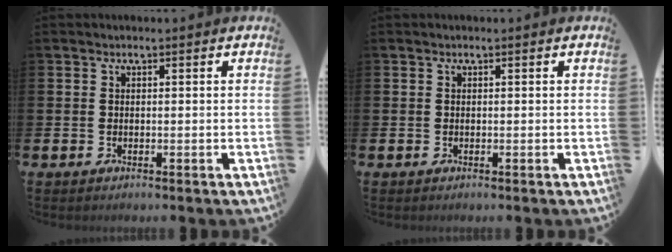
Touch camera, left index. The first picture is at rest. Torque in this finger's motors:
{"motor_torque": [-0.05, 0.05, 0.00, 0.00]}